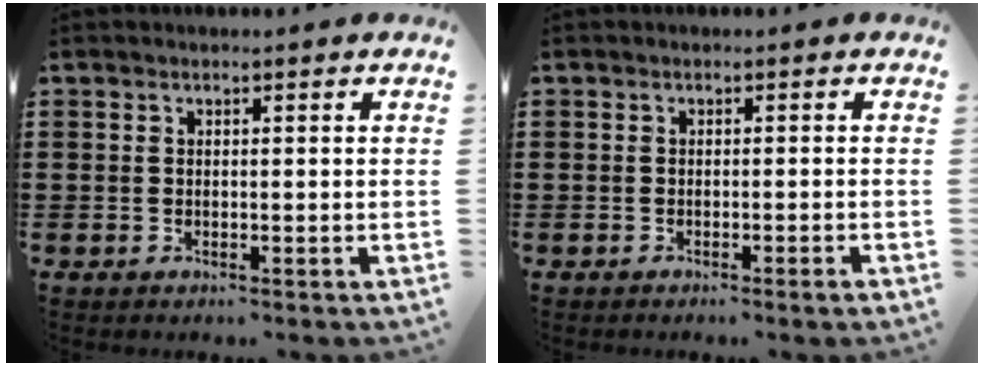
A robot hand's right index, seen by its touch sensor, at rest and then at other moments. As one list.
[{"total": 0.9, "force": [-0.6, -0.2, 0.6], "torque": [-0.011, -0.004, -0.012]}]